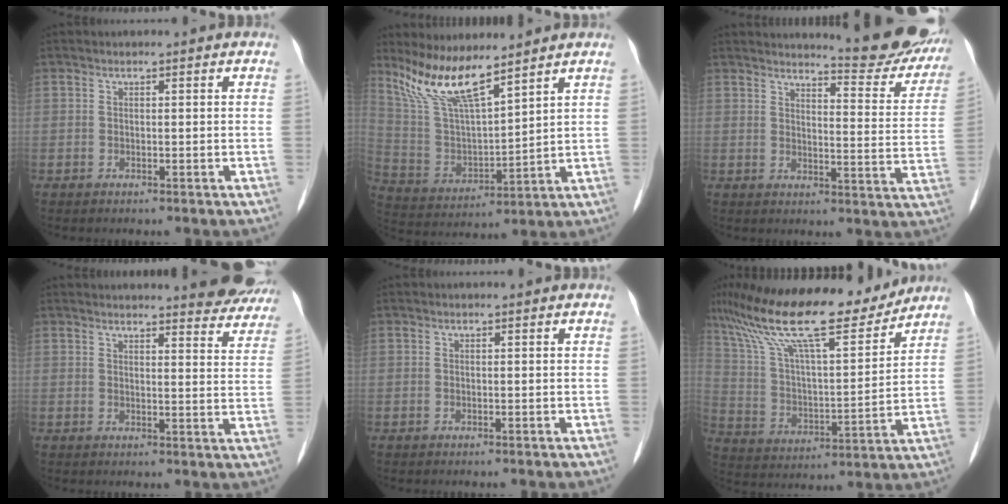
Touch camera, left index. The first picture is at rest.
{"total": 10.6, "force": [8.6, 1.3, 6.0], "torque": [-0.130, -0.005, 0.179]}
{"total": 13.7, "force": [12.7, 1.8, 4.7], "torque": [-0.044, -0.052, 0.137]}
{"total": 11.5, "force": [10.7, 2.1, 3.6], "torque": [-0.020, -0.021, 0.103]}
{"total": 0.0}
{"total": 21.5, "force": [17.4, 3.2, 12.1], "torque": [-0.223, 0.016, 0.302]}